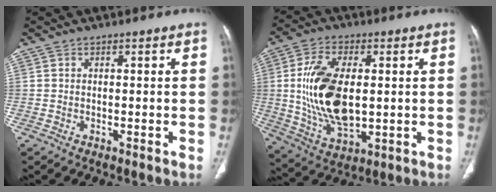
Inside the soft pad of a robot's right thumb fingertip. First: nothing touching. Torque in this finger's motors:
{"motor_torque": [0.88, 4.13, 1.58, 0.22, 0.45]}